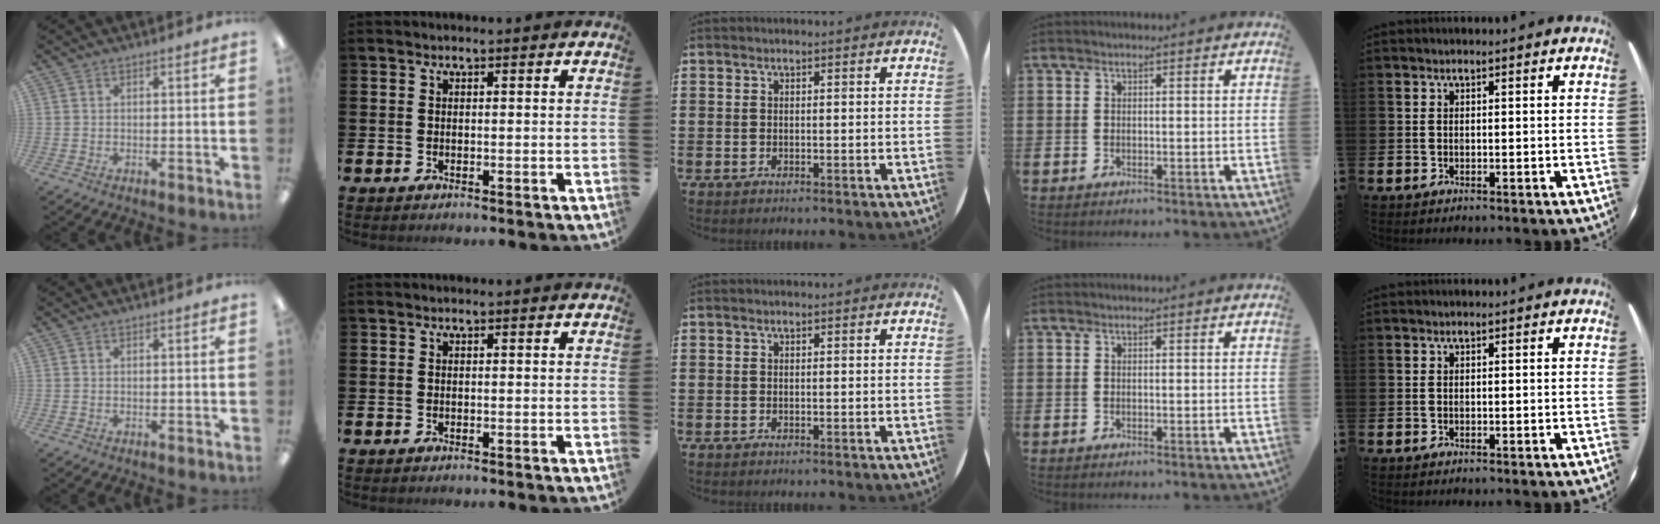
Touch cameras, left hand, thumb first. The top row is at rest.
{}